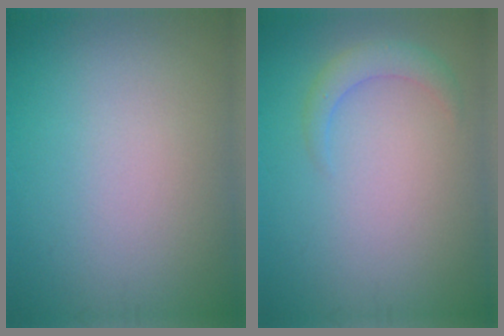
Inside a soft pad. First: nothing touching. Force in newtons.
{"total": 1.9, "press": 1.9, "slide": 0.0}